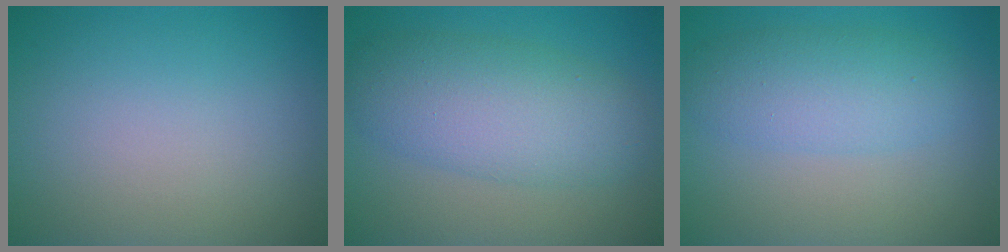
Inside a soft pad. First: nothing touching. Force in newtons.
{"total": 6.6, "press": 6.6, "slide": 0.2}
{"total": 4.3, "press": 4.3, "slide": 0.0}